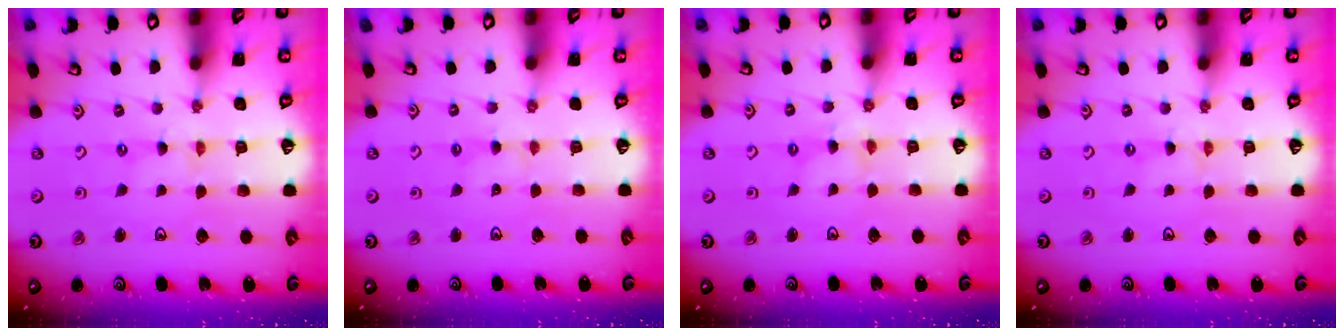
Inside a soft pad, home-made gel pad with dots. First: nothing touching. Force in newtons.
{"total": 1.9, "press": 1.9, "slide": 0.3}
{"total": 2.5, "press": 2.5, "slide": 0.2}
{"total": 0.0}